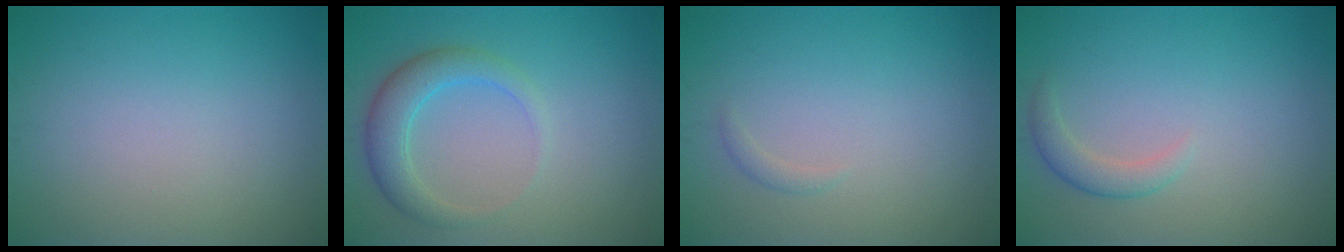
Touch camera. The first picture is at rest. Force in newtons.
{"total": 3.5, "press": 3.5, "slide": 0.1}
{"total": 0.7, "press": 0.7, "slide": 0.0}
{"total": 1.8, "press": 1.7, "slide": 0.2}